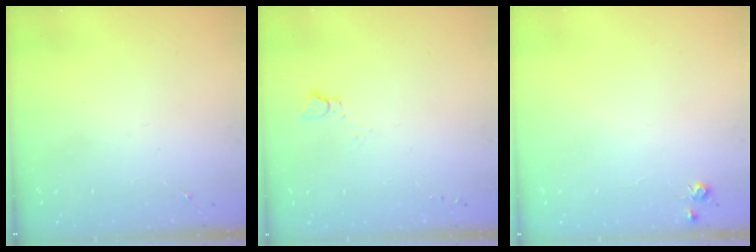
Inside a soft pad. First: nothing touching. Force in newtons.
{"total": 2.5, "press": 2.5, "slide": 0.2}
{"total": 5.4, "press": 5.3, "slide": 0.7}